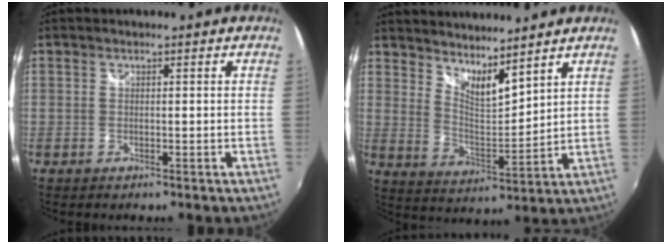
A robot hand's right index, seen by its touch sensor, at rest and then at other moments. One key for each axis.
{"total": 8.7, "fx": 7.4, "fy": 1.7, "fz": 4.4, "tx": -0.065, "ty": -0.011, "tz": 0.131}